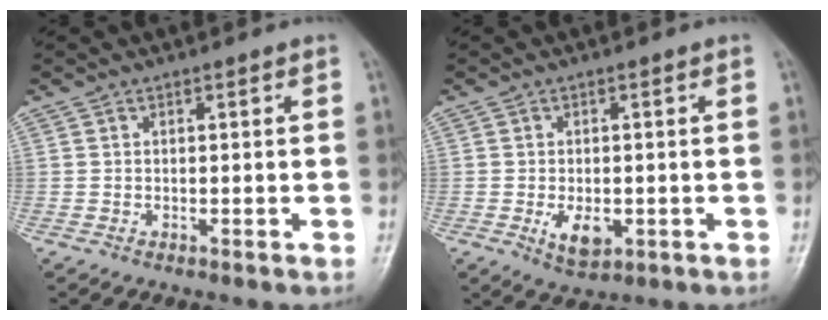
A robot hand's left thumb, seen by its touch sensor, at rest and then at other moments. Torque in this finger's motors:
{"motor_torque": [0.77, 0.89, 0.76, 0.41, 0.02]}